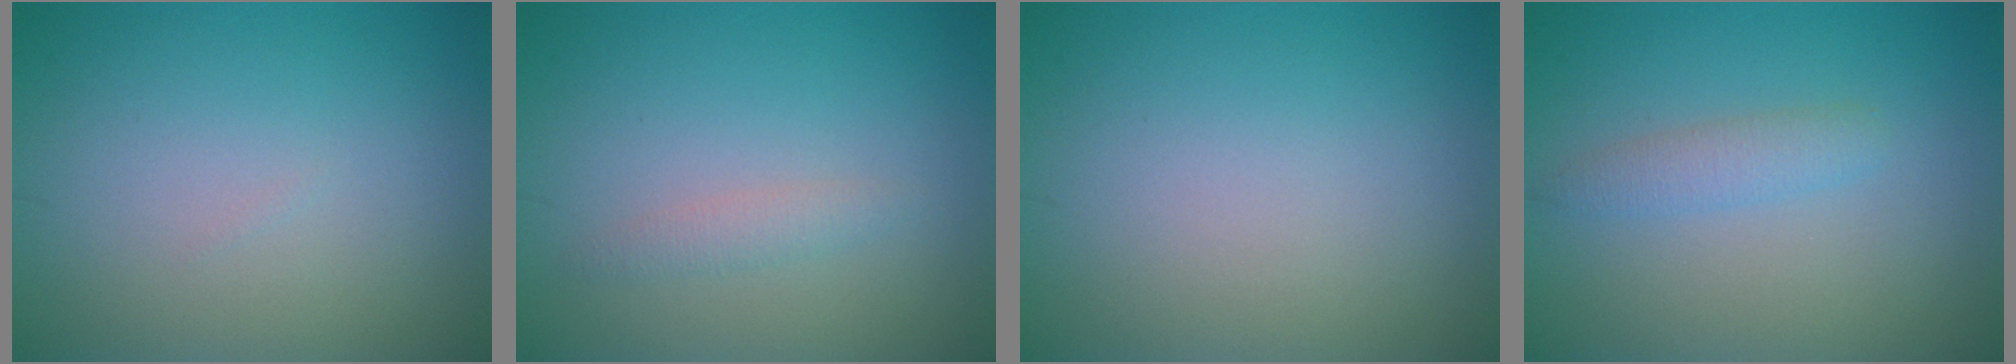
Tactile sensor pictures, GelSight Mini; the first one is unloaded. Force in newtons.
{"total": 1.2, "press": 1.2, "slide": 0.0}
{"total": 0.0}
{"total": 1.7, "press": 1.7, "slide": 0.1}